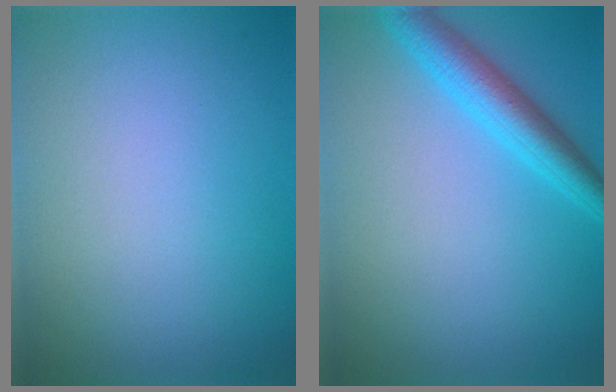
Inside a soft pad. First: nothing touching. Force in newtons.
{"total": 3.9, "press": 3.9, "slide": 0.2}